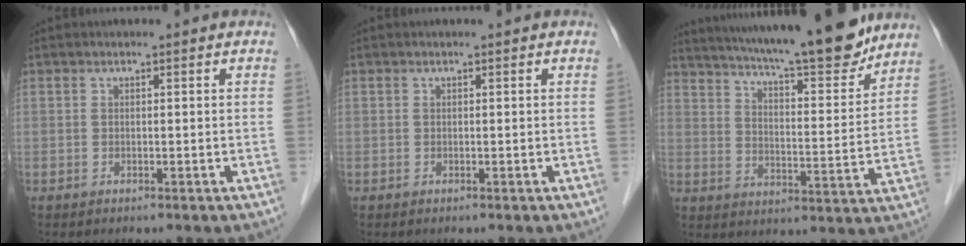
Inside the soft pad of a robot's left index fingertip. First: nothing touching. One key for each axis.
{"total": 0.0}
{"total": 20.2, "fx": 17.7, "fy": 1.9, "fz": 9.4, "tx": -0.153, "ty": -0.015, "tz": 0.251}